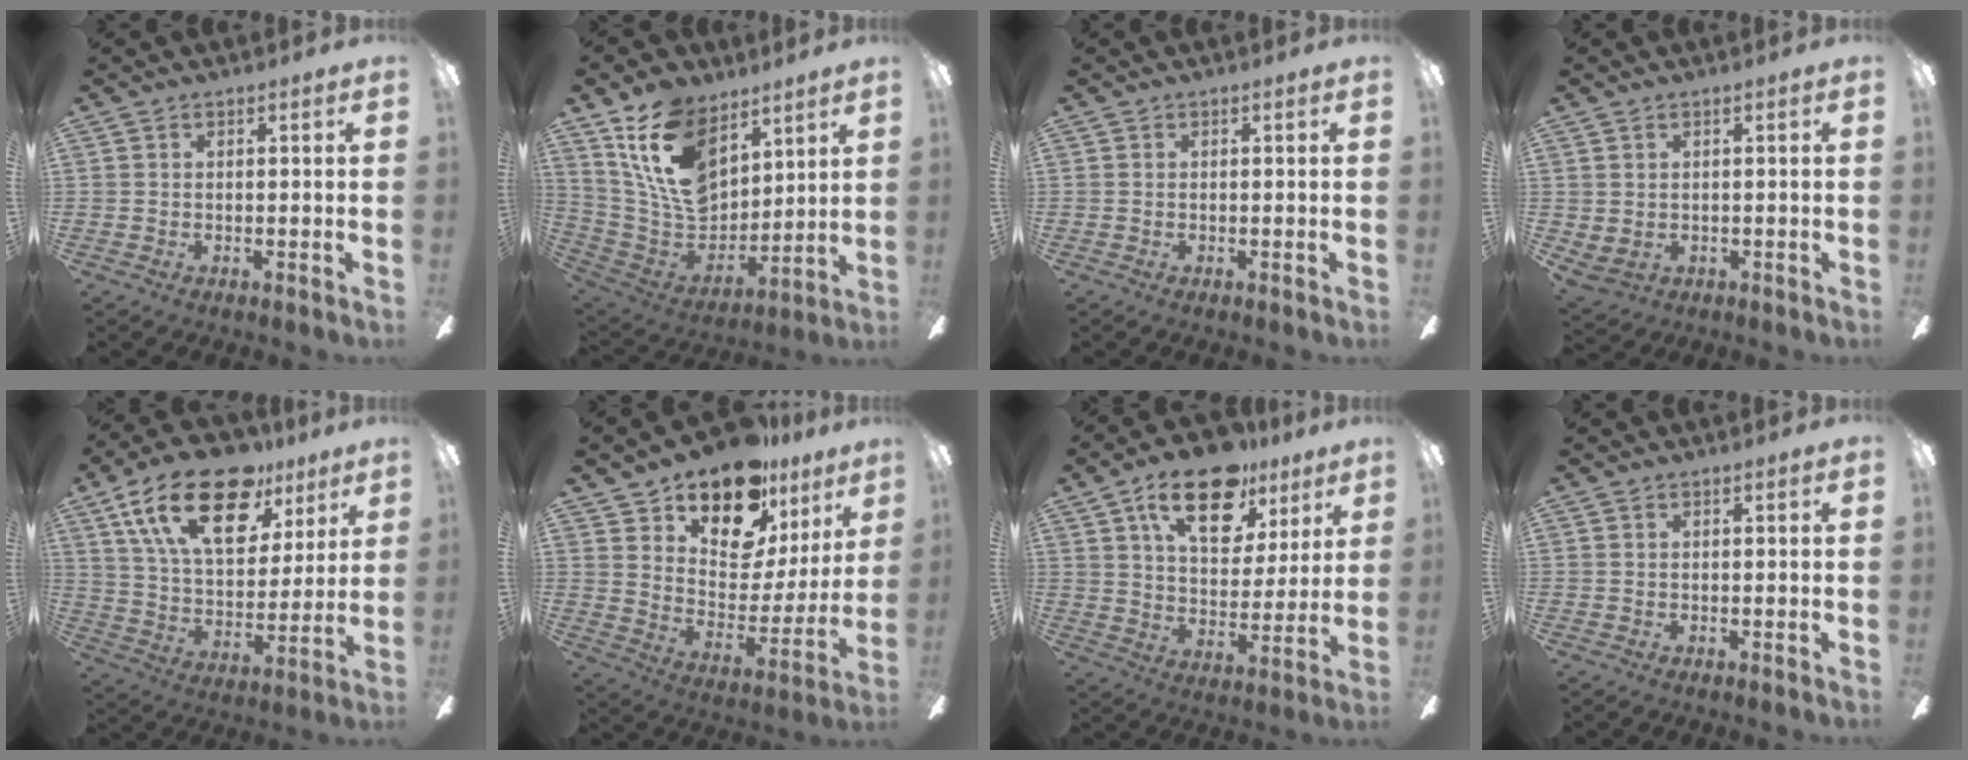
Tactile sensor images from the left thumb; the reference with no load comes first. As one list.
[{"total": 19.2, "force": [10.4, 11.6, 11.1], "torque": [-0.236, -0.044, 0.193]}, {"total": 0.0}, {"total": 2.5, "force": [1.3, 1.7, 1.2], "torque": [-0.034, -0.005, 0.022]}, {"total": 23.9, "force": [13.8, 11.9, 15.4], "torque": [-0.273, -0.060, 0.240]}, {"total": 18.0, "force": [13.8, 8.6, 7.8], "torque": [-0.134, -0.098, 0.243]}, {"total": 19.2, "force": [11.9, 9.6, 11.7], "torque": [-0.185, -0.049, 0.202]}, {"total": 0.0}]